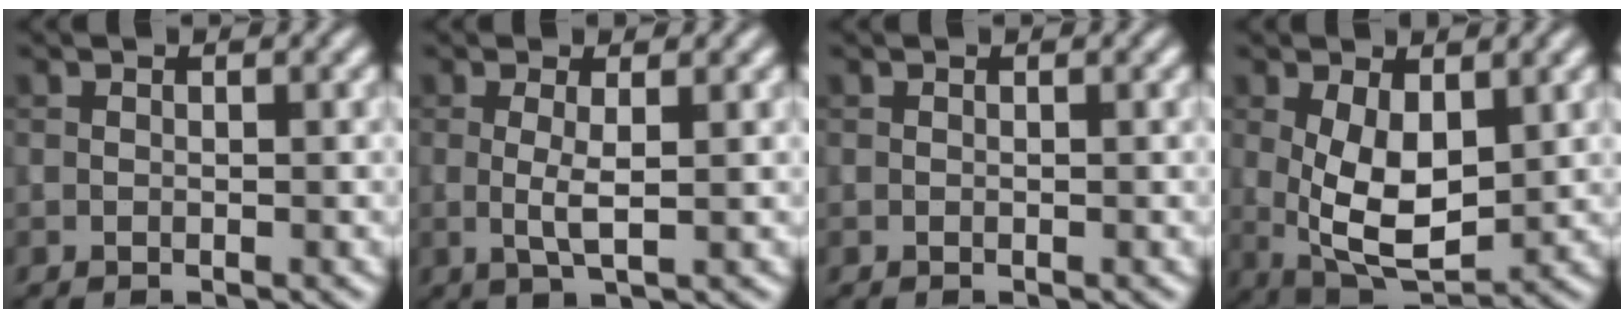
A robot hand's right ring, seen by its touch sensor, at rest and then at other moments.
{"total": 2.2, "force": [0.1, 0.3, 2.1], "torque": [-0.045, -0.004, 0.002]}
{"total": 0.0}
{"total": 6.5, "force": [0.7, 3.3, 5.6], "torque": [-0.115, -0.012, 0.020]}